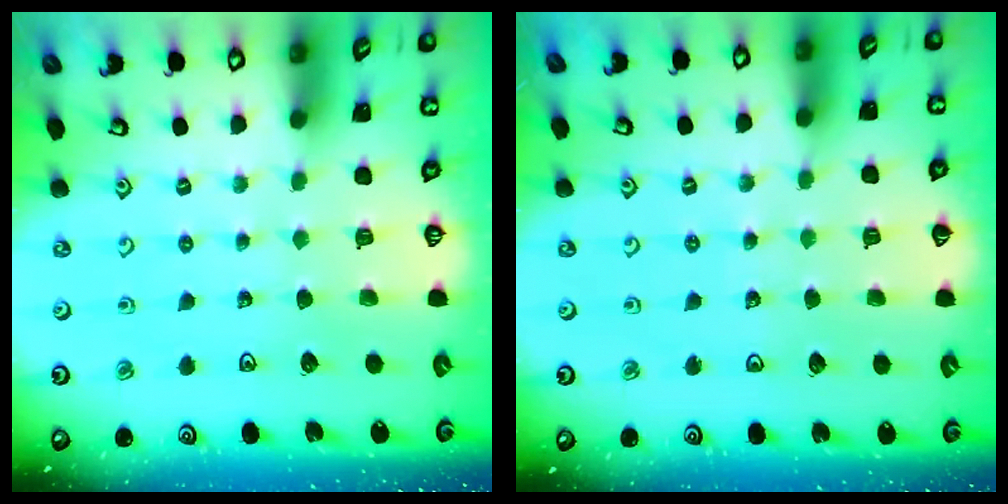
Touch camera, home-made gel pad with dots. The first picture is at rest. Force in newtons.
{"total": 3.6, "press": 3.6, "slide": 0.4}